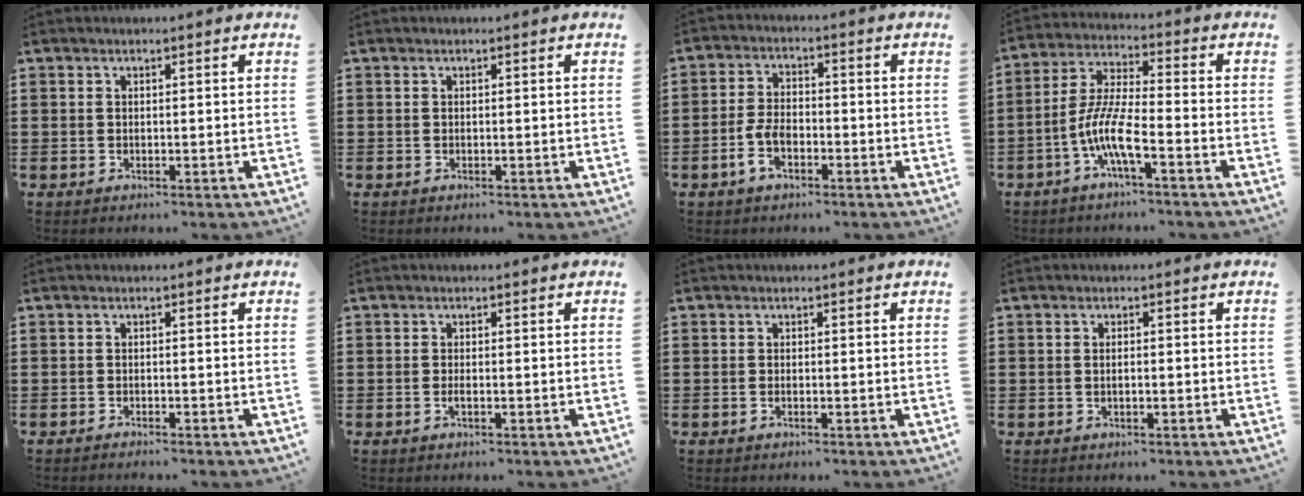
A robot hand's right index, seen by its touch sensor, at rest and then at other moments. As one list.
[{"total": 0.0}, {"total": 4.8, "force": [-2.2, 2.4, 3.5], "torque": [-0.090, -0.004, -0.047]}, {"total": 8.2, "force": [-3.9, 1.4, 7.1], "torque": [-0.166, -0.014, -0.079]}, {"total": 0.8, "force": [-0.7, -0.1, 0.1], "torque": [-0.003, -0.002, -0.015]}, {"total": 1.0, "force": [-0.4, 0.0, 0.9], "torque": [-0.019, -0.007, -0.005]}, {"total": 0.5, "force": [-0.3, -0.1, 0.4], "torque": [-0.009, -0.006, -0.004]}, {"total": 1.2, "force": [-0.2, 0.4, 1.1], "torque": [-0.020, -0.002, -0.004]}]